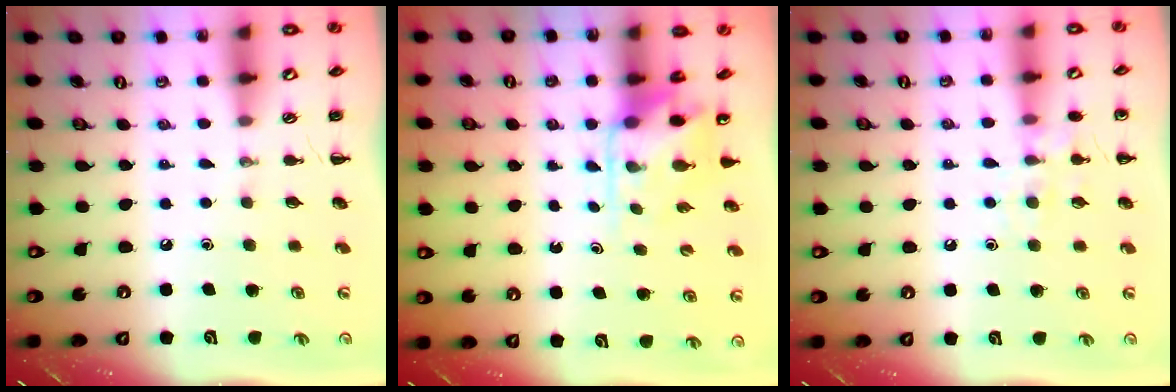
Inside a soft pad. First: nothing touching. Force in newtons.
{"total": 4.3, "press": 4.2, "slide": 0.7}
{"total": 8.0, "press": 8.0, "slide": 0.8}